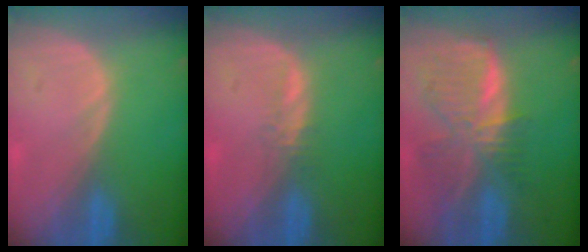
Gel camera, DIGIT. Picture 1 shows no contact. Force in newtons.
{"total": 1.3, "press": 1.2, "slide": 0.5}
{"total": 8.9, "press": 7.7, "slide": 4.5}